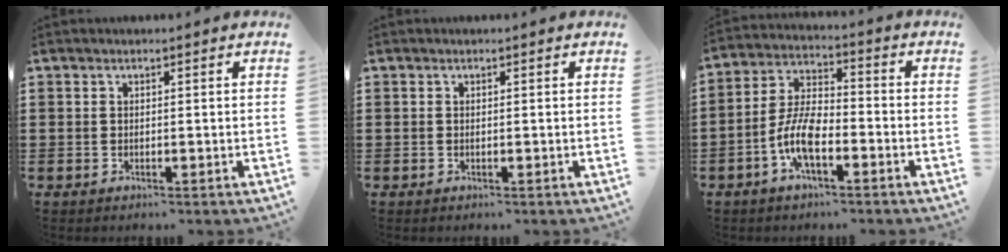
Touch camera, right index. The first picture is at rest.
{"total": 0.0}
{"total": 7.8, "force": [-3.3, 3.0, 6.4], "torque": [-0.153, -0.005, -0.069]}